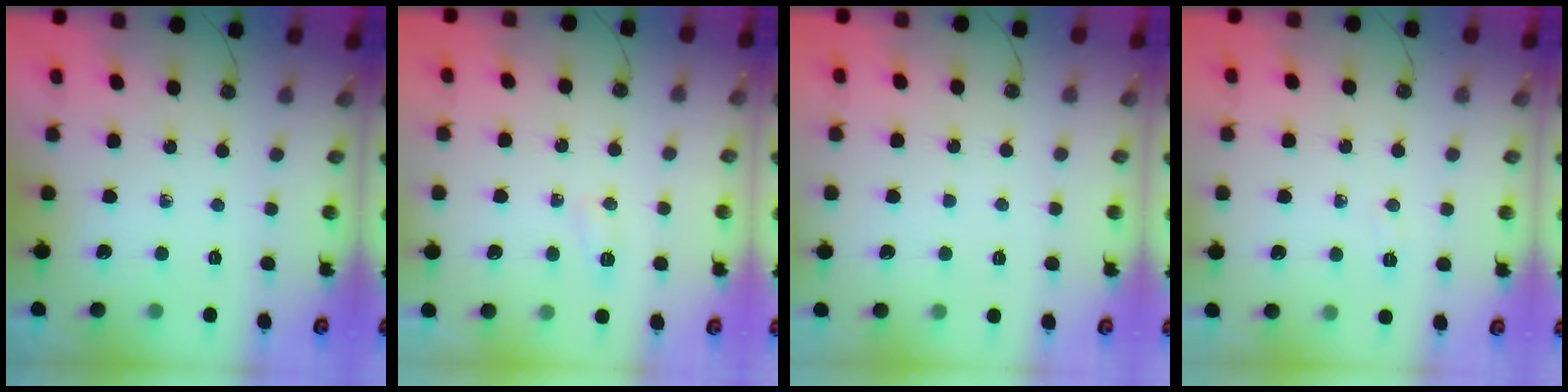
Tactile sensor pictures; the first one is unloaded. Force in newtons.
{"total": 4.9, "press": 4.8, "slide": 0.5}
{"total": 1.1, "press": 1.1, "slide": 0.1}
{"total": 3.5, "press": 3.5, "slide": 0.6}